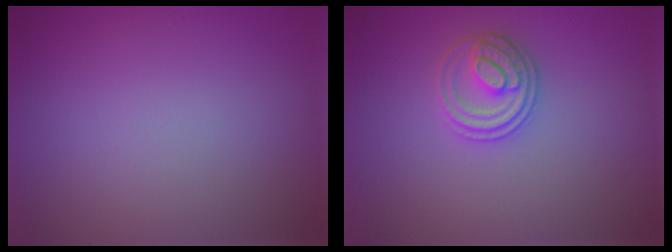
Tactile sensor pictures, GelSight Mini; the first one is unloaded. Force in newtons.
{"total": 2.7, "press": 2.7, "slide": 0.6}